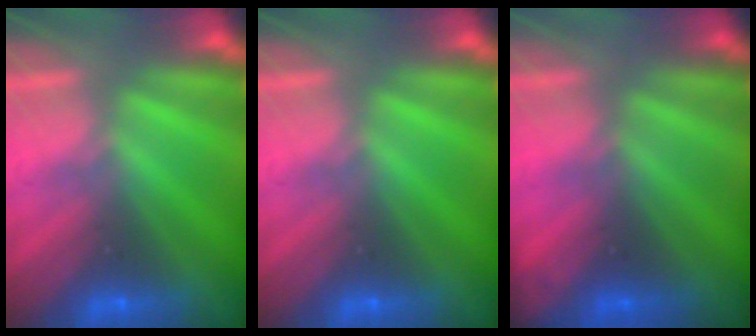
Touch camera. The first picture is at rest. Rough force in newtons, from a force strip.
{"total": 0.0}
{"total": 2.0}